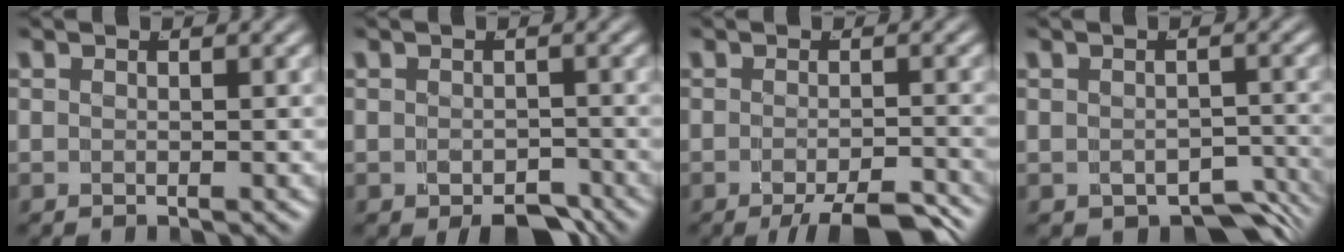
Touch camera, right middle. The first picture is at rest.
{"total": 3.1, "force": [-2.3, 1.2, 1.8], "torque": [-0.023, -0.018, -0.028]}
{"total": 5.9, "force": [-4.4, 1.4, 3.6], "torque": [-0.040, -0.012, -0.064]}
{"total": 6.7, "force": [-5.4, 3.2, 2.5], "torque": [-0.019, -0.022, -0.075]}